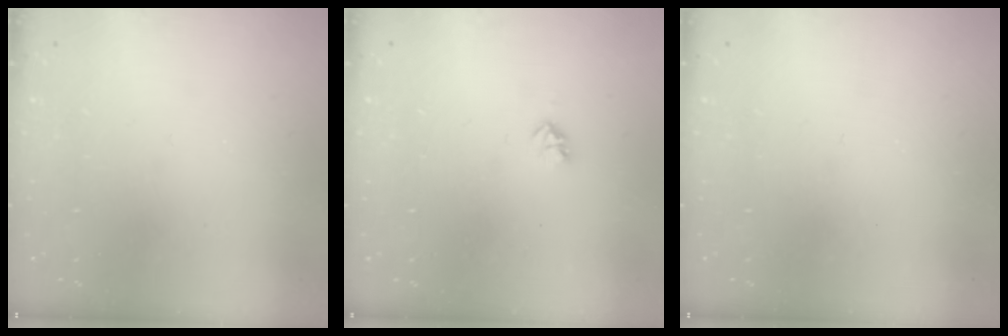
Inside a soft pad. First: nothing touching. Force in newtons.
{"total": 3.0, "press": 2.9, "slide": 0.4}
{"total": 0.0}